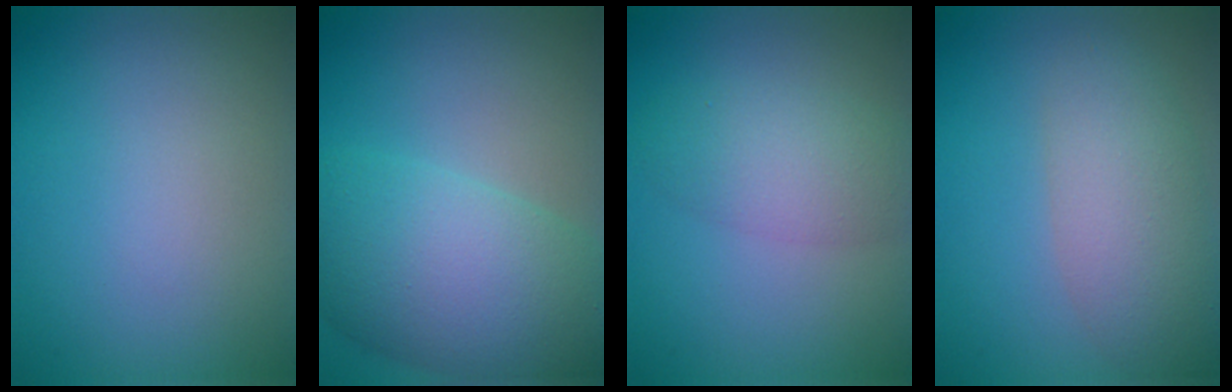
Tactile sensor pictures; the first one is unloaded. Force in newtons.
{"total": 9.9, "press": 9.9, "slide": 0.3}
{"total": 3.8, "press": 3.8, "slide": 0.2}
{"total": 5.2, "press": 5.2, "slide": 0.3}